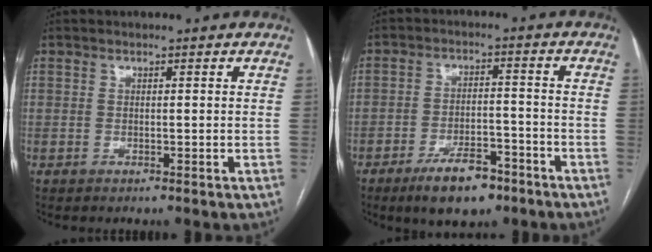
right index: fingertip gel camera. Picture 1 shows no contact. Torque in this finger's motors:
{"motor_torque": [0.27, -0.27, 0.09, 0.00]}